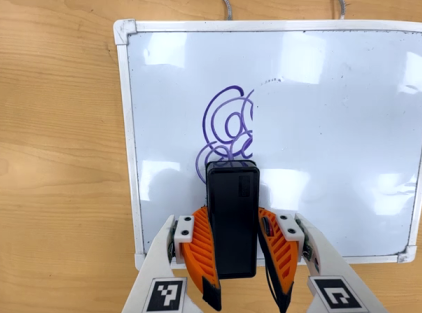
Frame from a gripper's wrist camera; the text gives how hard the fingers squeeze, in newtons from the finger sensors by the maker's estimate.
{"total": 6.9, "left": 6.0, "right": 7.8}